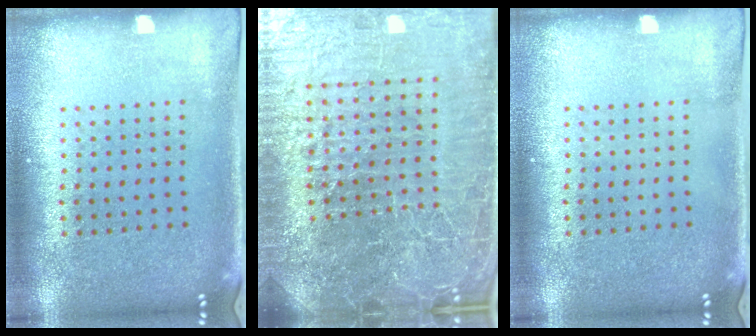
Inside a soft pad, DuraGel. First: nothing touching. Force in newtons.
{"total": 7.7, "press": 6.7, "slide": 3.9}
{"total": 0.0}